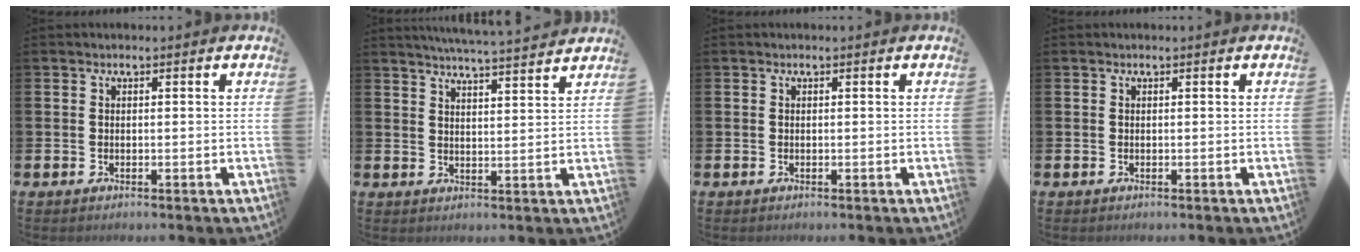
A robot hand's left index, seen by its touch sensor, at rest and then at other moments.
{"total": 5.2, "force": [5.1, -0.6, 1.1], "torque": [-0.032, -0.030, 0.088]}
{"total": 0.0}
{"total": 0.0}